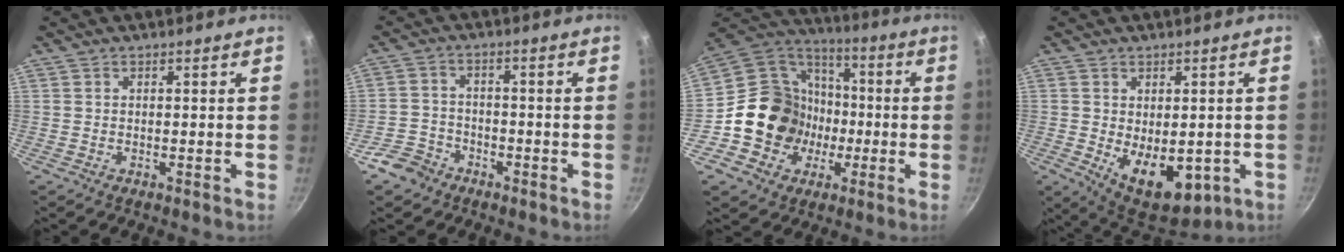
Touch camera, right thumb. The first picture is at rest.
{"total": 5.9, "force": [-3.8, 4.3, 1.6], "torque": [-0.019, 0.040, -0.072]}
{"total": 18.5, "force": [-3.1, 16.5, 7.8], "torque": [-0.104, 0.040, -0.048]}
{"total": 11.3, "force": [-1.9, 6.8, 8.9], "torque": [-0.100, -0.021, -0.008]}